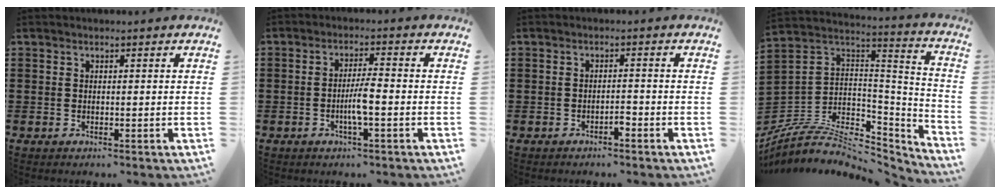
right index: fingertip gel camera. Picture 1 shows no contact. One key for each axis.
{"total": 3.8, "fx": -1.2, "fy": 0.2, "fz": 3.6, "tx": -0.079, "ty": -0.008, "tz": -0.029}
{"total": 1.4, "fx": -1.1, "fy": 0.2, "fz": 0.8, "tx": -0.018, "ty": 0.000, "tz": -0.022}
{"total": 7.3, "fx": -4.8, "fy": 4.0, "fz": 3.9, "tx": -0.087, "ty": -0.005, "tz": -0.088}